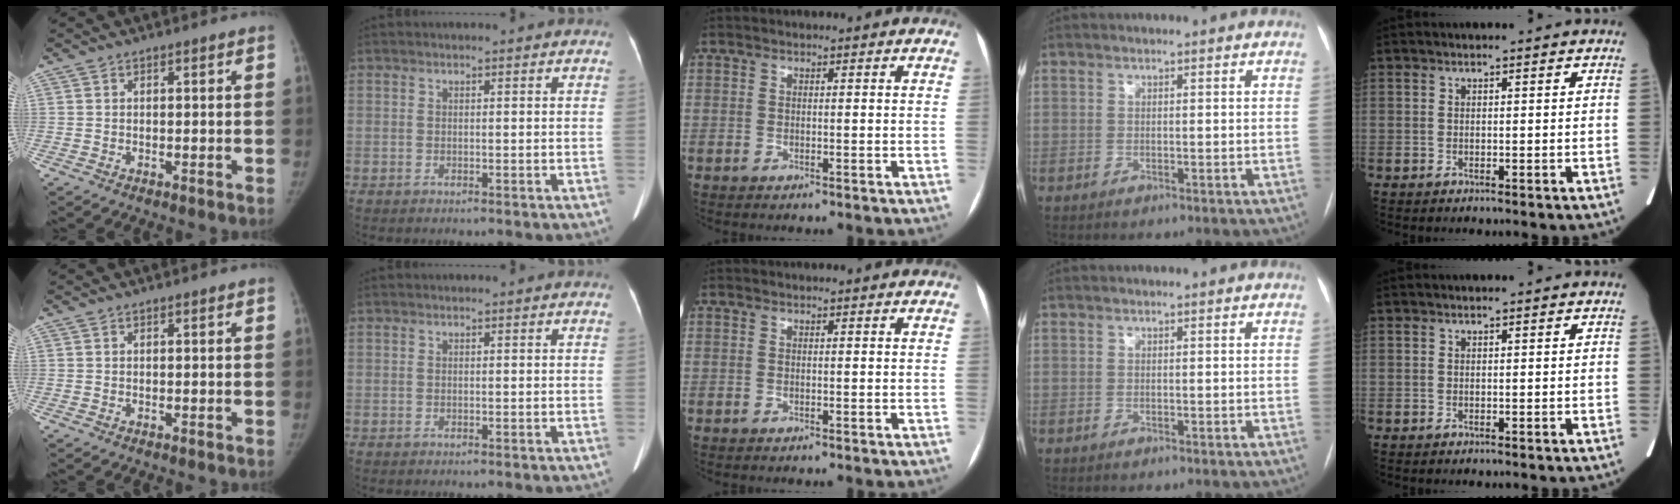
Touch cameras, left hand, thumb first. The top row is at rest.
{}